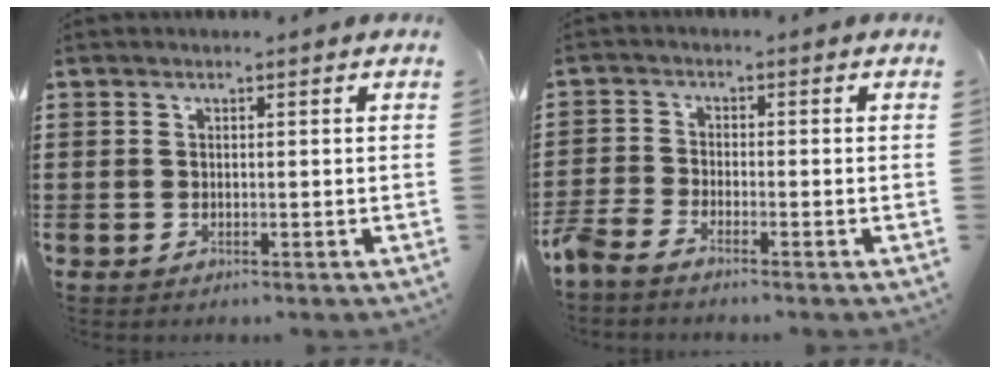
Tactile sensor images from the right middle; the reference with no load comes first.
{"total": 2.7, "force": [-2.5, 0.4, 0.9], "torque": [-0.046, -0.008, -0.061]}